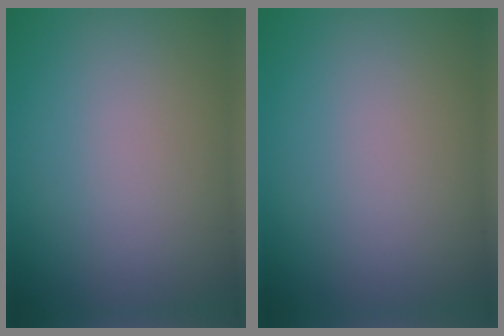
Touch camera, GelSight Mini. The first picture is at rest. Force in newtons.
{"total": 0.0}